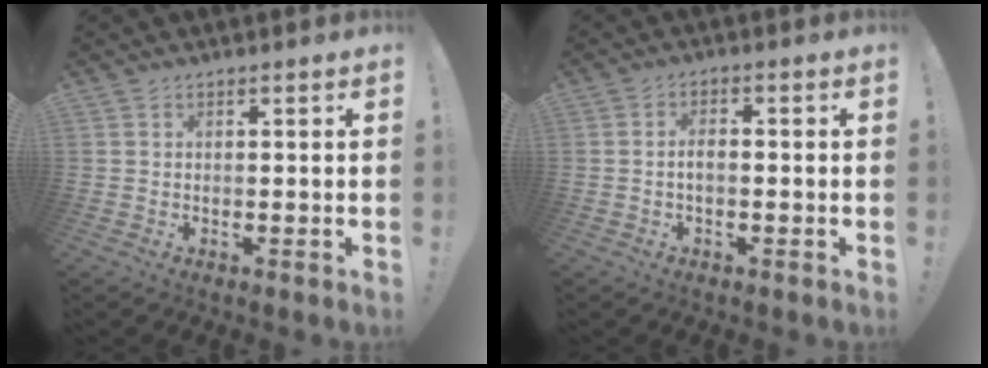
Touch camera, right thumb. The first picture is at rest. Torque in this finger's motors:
{"motor_torque": [-0.20, 0.12, -0.05, 0.04, 0.14]}